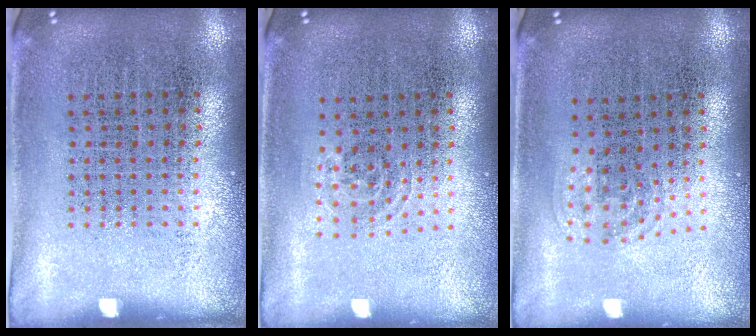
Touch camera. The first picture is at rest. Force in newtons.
{"total": 0.8, "press": 0.5, "slide": 0.6}
{"total": 1.1, "press": 0.7, "slide": 0.8}